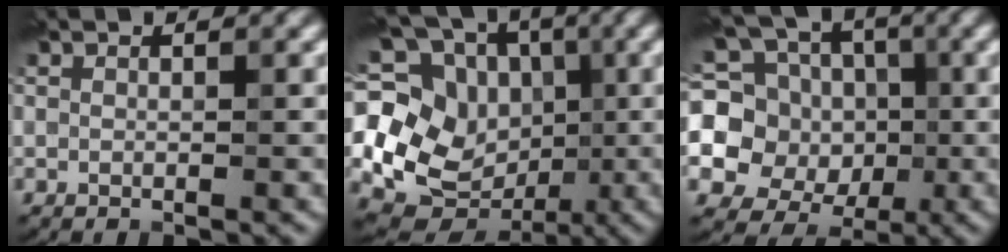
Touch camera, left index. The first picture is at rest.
{"total": 18.8, "force": [0.8, 16.7, 8.7], "torque": [-0.208, 0.026, -0.004]}
{"total": 12.5, "force": [0.6, 11.5, 4.9], "torque": [-0.148, 0.033, -0.005]}